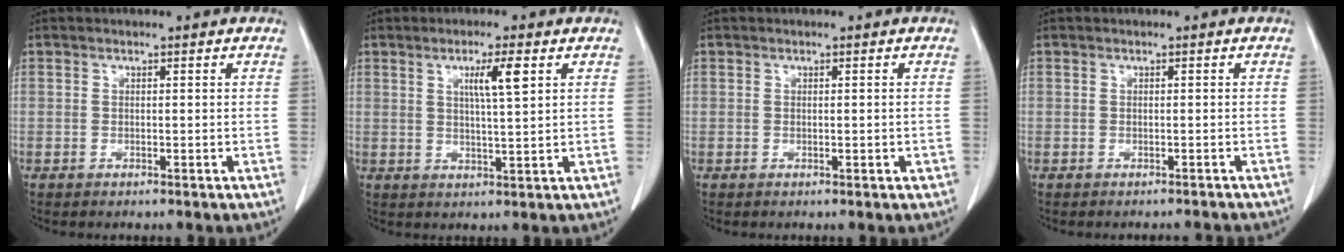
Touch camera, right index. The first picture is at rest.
{"total": 4.8, "force": [1.9, 0.0, 4.4], "torque": [-0.074, -0.001, 0.032]}
{"total": 0.9, "force": [-0.2, 0.3, 0.7], "torque": [-0.009, 0.000, -0.001]}
{"total": 3.6, "force": [-3.6, 0.5, 0.3], "torque": [0.001, -0.008, -0.040]}